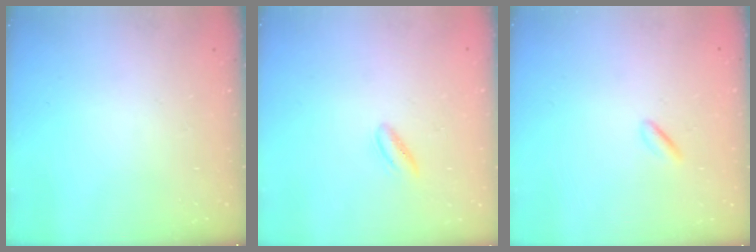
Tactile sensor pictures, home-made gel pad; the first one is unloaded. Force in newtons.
{"total": 2.6, "press": 2.3, "slide": 1.3}
{"total": 0.6, "press": 0.3, "slide": 0.5}